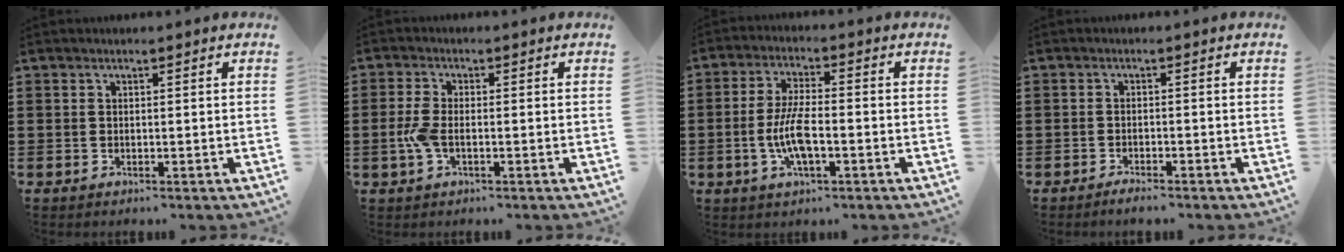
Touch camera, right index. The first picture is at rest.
{"total": 3.6, "force": [-0.9, 1.4, 3.1], "torque": [-0.082, -0.008, -0.023]}
{"total": 7.2, "force": [-1.7, 2.2, 6.6], "torque": [-0.146, -0.007, -0.039]}
{"total": 1.4, "force": [-1.4, 0.1, 0.2], "torque": [-0.008, 0.000, -0.027]}